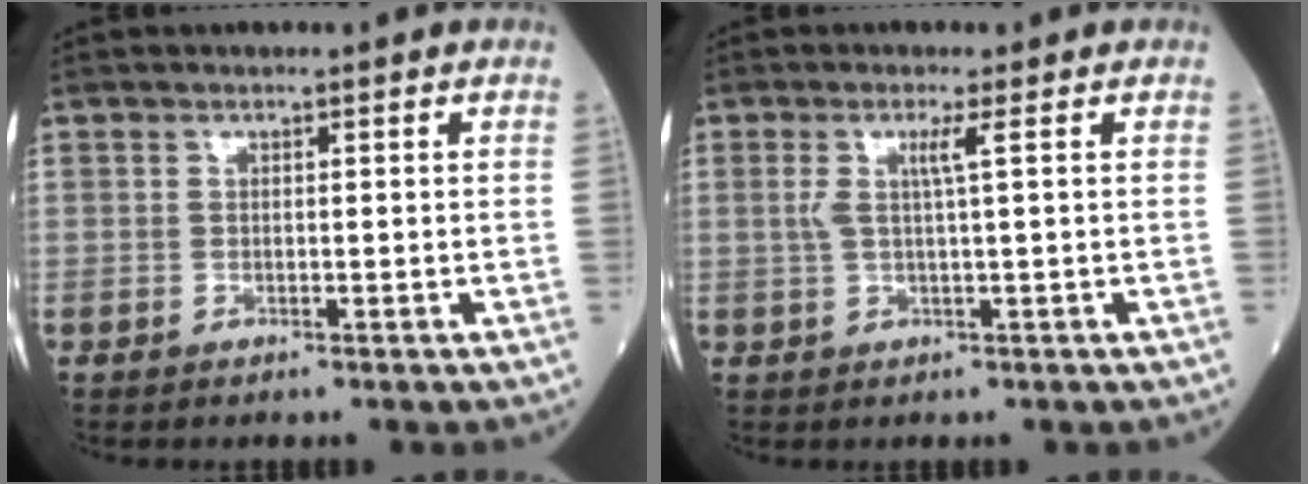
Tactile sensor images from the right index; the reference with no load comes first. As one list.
[{"total": 3.0, "force": [0.8, -0.4, 2.8], "torque": [-0.063, 0.002, 0.015]}]